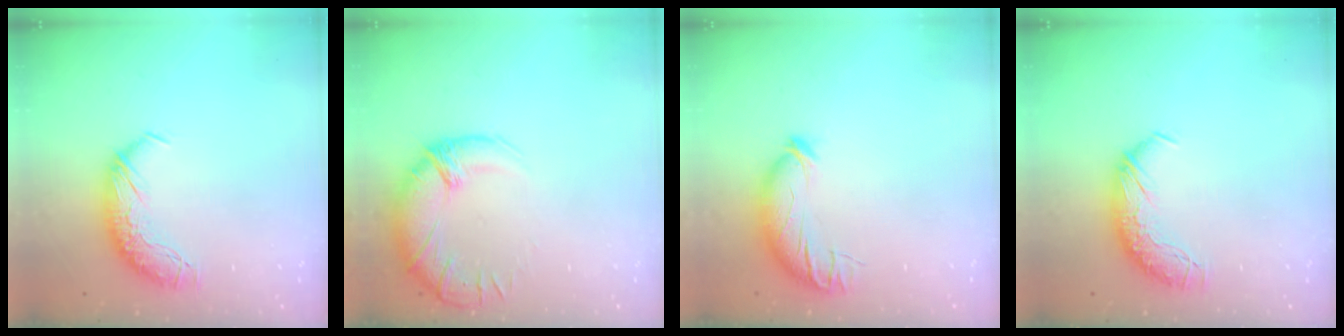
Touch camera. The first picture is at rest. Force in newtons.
{"total": 2.8, "press": 0.1, "slide": 2.8}
{"total": 4.4, "press": 4.2, "slide": 1.3}
{"total": 0.0}